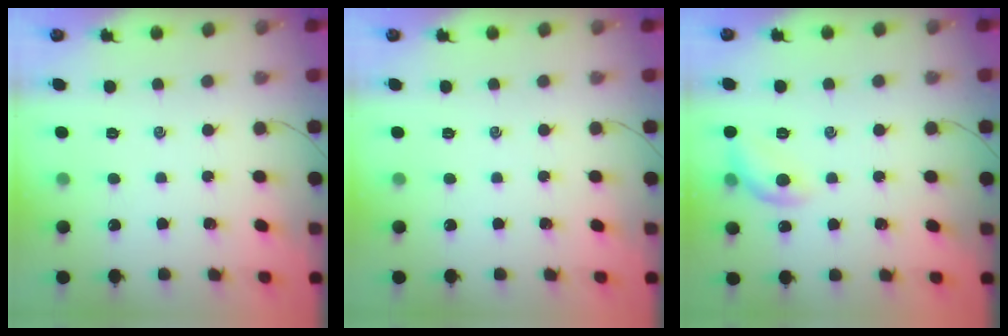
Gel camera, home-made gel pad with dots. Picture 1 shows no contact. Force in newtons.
{"total": 0.0}
{"total": 9.1, "press": 9.1, "slide": 0.8}